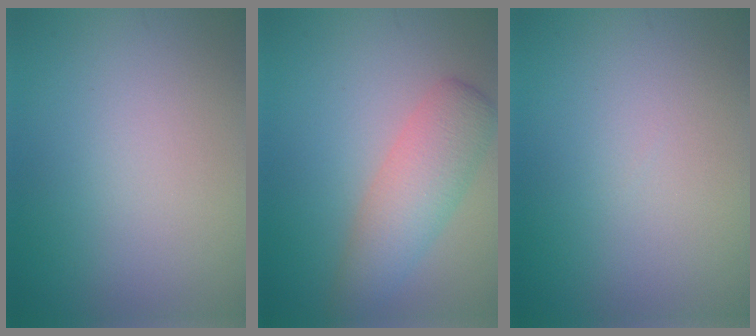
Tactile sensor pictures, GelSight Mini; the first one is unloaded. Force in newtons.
{"total": 4.6, "press": 4.6, "slide": 0.1}
{"total": 0.0}